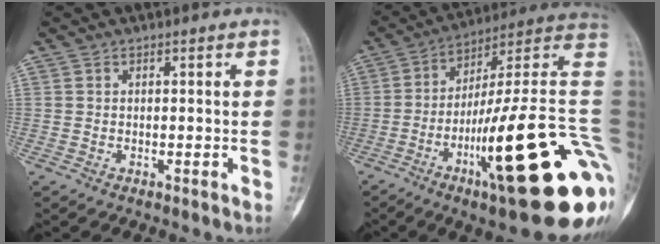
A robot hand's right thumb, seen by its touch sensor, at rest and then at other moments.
{"total": 32.4, "force": [-9.1, 6.1, 30.5], "torque": [-0.346, 0.044, -0.147]}